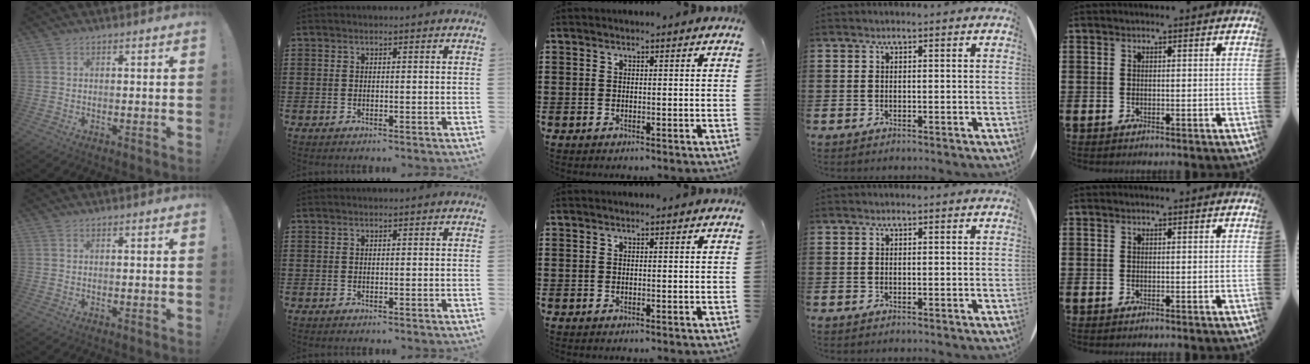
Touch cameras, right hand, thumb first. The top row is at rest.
{}